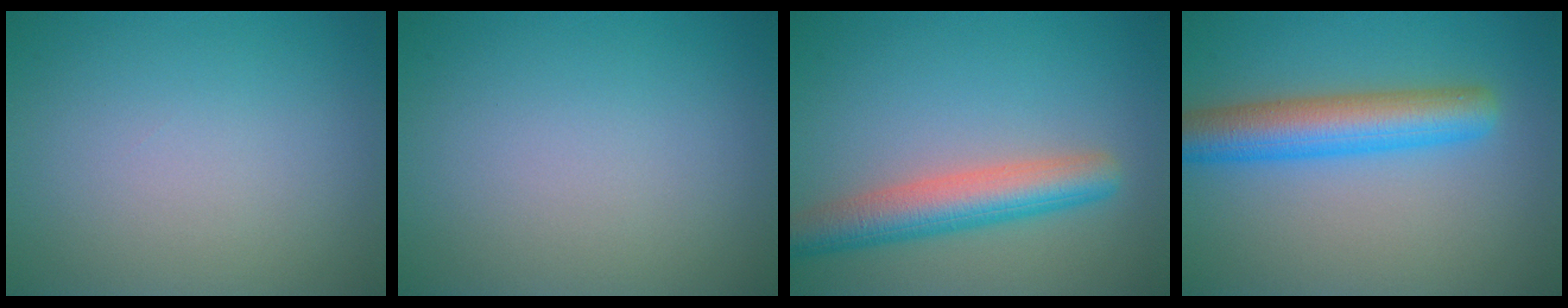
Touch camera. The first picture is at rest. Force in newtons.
{"total": 0.0}
{"total": 5.4, "press": 5.4, "slide": 0.3}
{"total": 6.0, "press": 6.0, "slide": 0.1}